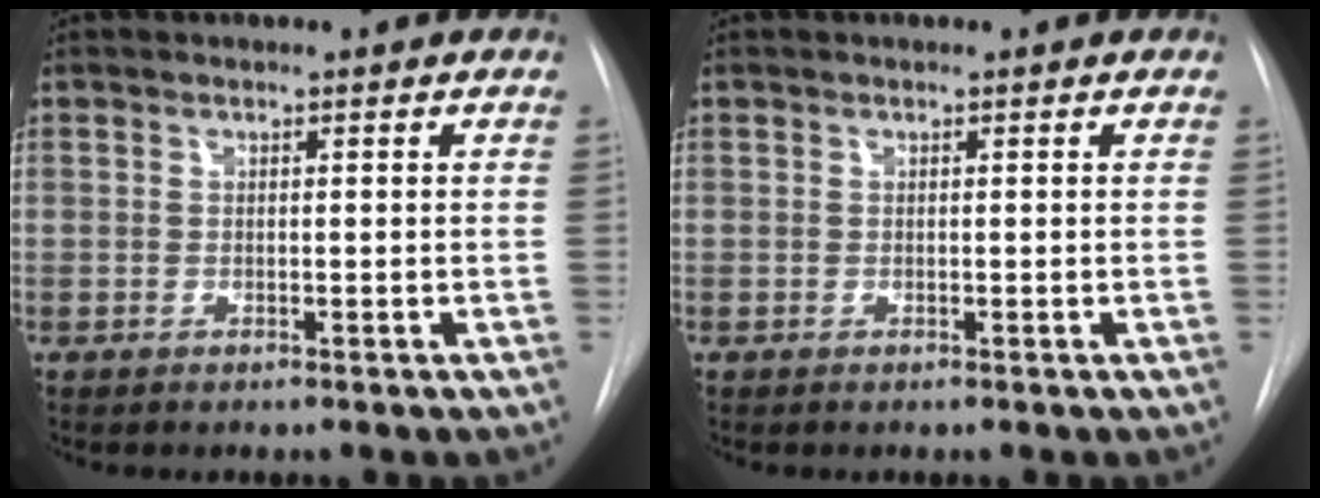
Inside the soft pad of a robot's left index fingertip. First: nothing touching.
{"total": 0.0}